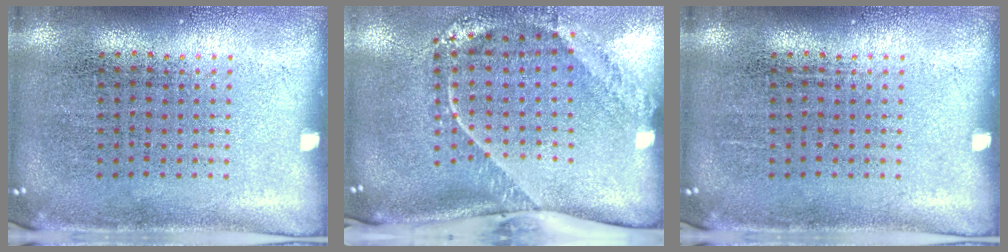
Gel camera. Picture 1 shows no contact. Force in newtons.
{"total": 2.7, "press": 1.8, "slide": 2.0}
{"total": 0.0}